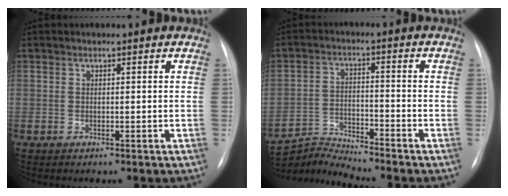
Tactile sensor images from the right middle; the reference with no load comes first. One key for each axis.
{"total": 5.9, "fx": -5.6, "fy": -1.7, "fz": -1.3, "tx": 0.009, "ty": -0.007, "tz": -0.104}